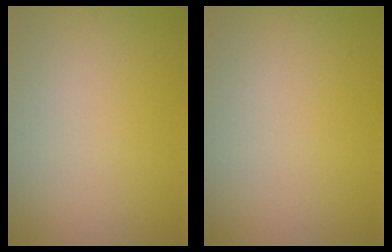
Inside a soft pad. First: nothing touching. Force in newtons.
{"total": 0.0}